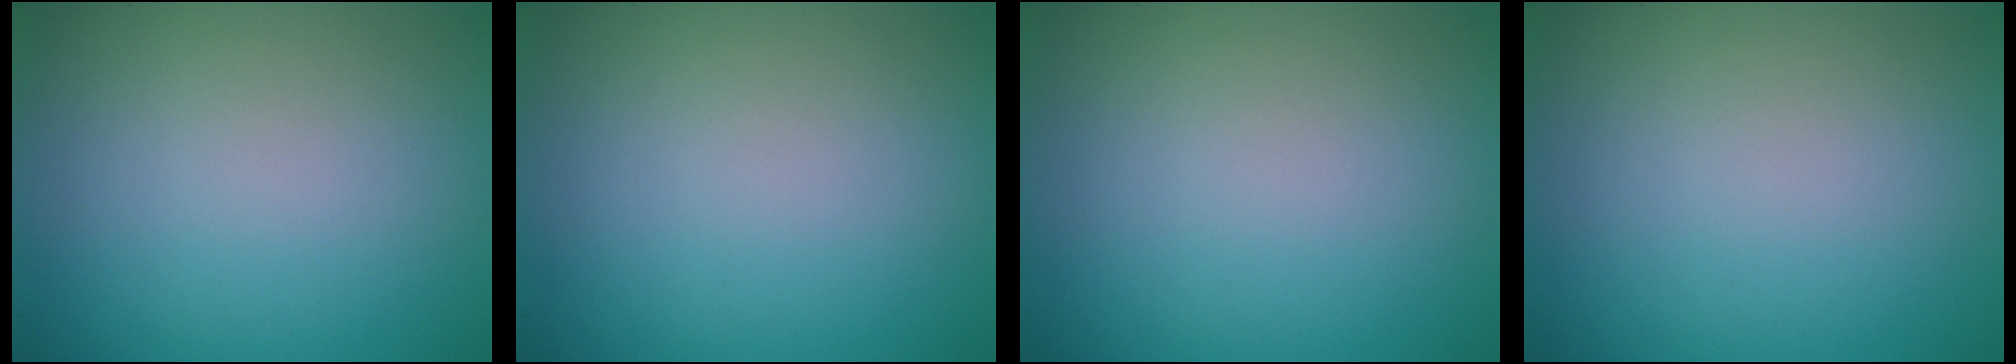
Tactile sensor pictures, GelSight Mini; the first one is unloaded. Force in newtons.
{"total": 0.0}
{"total": 0.0}
{"total": 0.0}